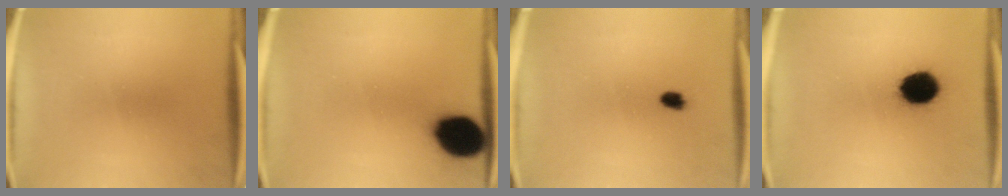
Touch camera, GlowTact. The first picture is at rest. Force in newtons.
{"total": 14.6}
{"total": 2.7}
{"total": 11.4}